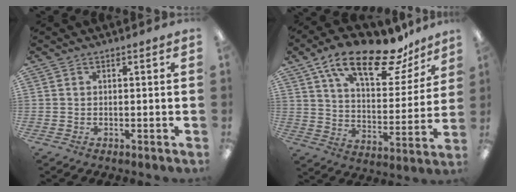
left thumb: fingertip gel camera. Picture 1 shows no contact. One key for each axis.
{"total": 21.2, "fx": 14.5, "fy": 8.3, "fz": 13.0, "tx": -0.214, "ty": -0.082, "tz": 0.246}